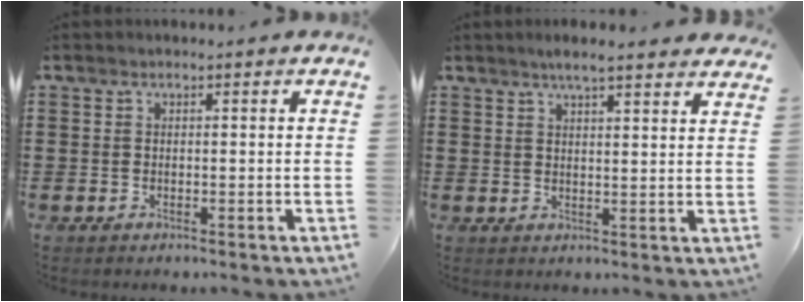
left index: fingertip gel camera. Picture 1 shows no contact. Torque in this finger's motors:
{"motor_torque": [1.61, -0.53, 0.46, 0.08]}